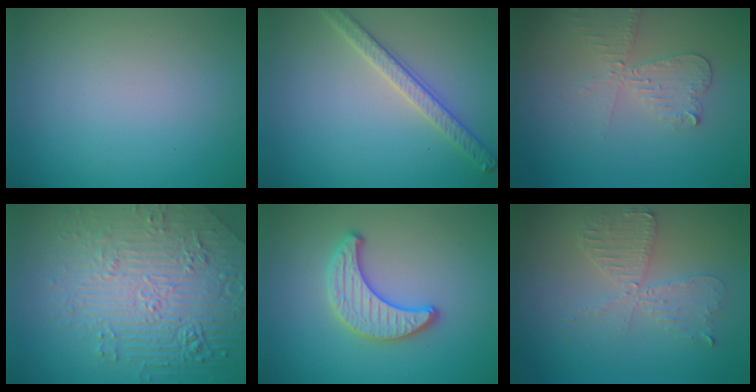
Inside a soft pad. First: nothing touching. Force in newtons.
{"total": 2.8, "press": 2.8, "slide": 0.7}
{"total": 3.0, "press": 2.8, "slide": 1.1}
{"total": 7.6, "press": 5.9, "slide": 4.7}
{"total": 3.4, "press": 3.3, "slide": 0.5}
{"total": 3.6, "press": 3.1, "slide": 1.9}